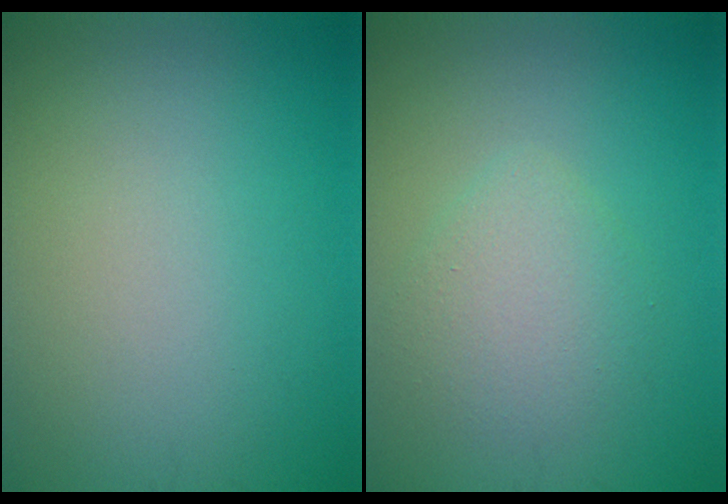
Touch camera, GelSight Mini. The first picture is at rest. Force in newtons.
{"total": 2.9, "press": 2.9, "slide": 0.2}